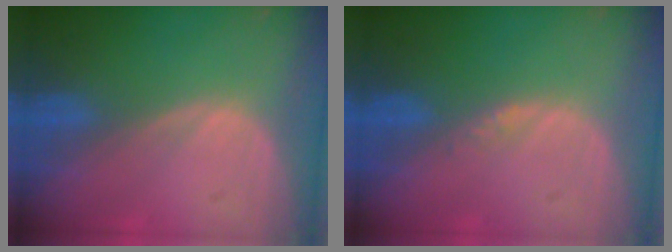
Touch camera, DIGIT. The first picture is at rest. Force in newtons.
{"total": 0.8, "press": 0.8, "slide": 0.1}